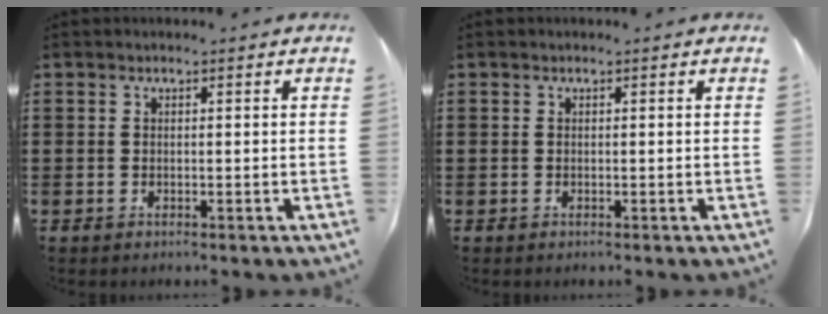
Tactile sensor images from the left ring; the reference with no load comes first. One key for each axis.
{"total": 0.0}